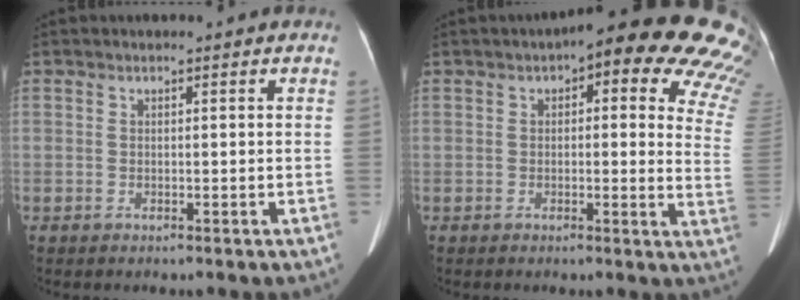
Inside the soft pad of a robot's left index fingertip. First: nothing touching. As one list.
[{"total": 18.7, "force": [11.4, 5.7, 13.7], "torque": [-0.147, 0.012, 0.099]}]